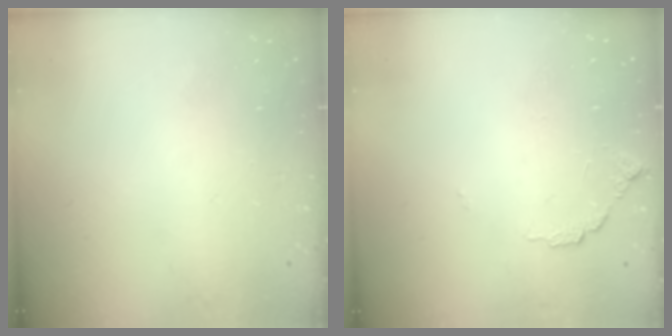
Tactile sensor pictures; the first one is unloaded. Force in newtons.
{"total": 7.4, "press": 7.4, "slide": 0.4}